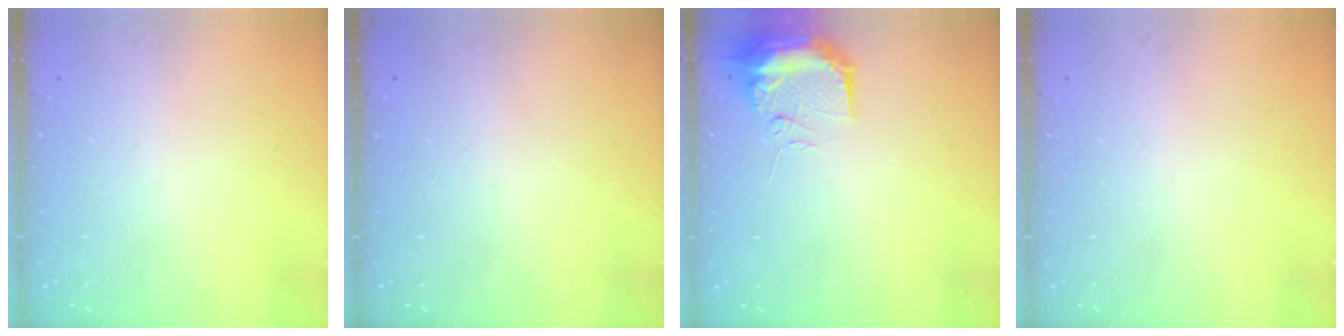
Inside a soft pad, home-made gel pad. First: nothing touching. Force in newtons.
{"total": 0.0}
{"total": 10.0, "press": 9.9, "slide": 1.6}
{"total": 0.0}